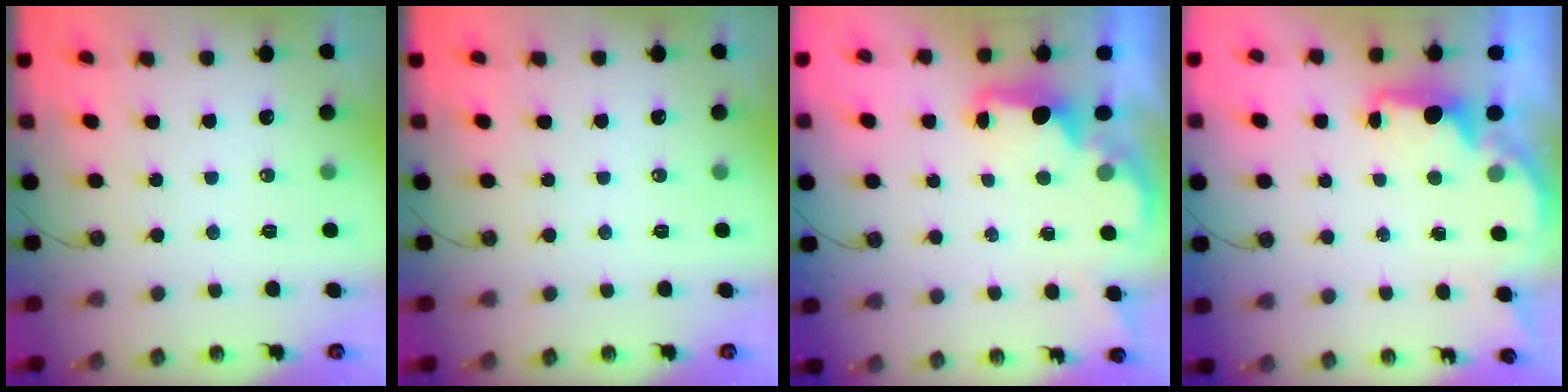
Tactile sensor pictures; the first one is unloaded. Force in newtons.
{"total": 0.0}
{"total": 2.0, "press": 1.8, "slide": 0.8}
{"total": 2.2, "press": 2.1, "slide": 0.6}